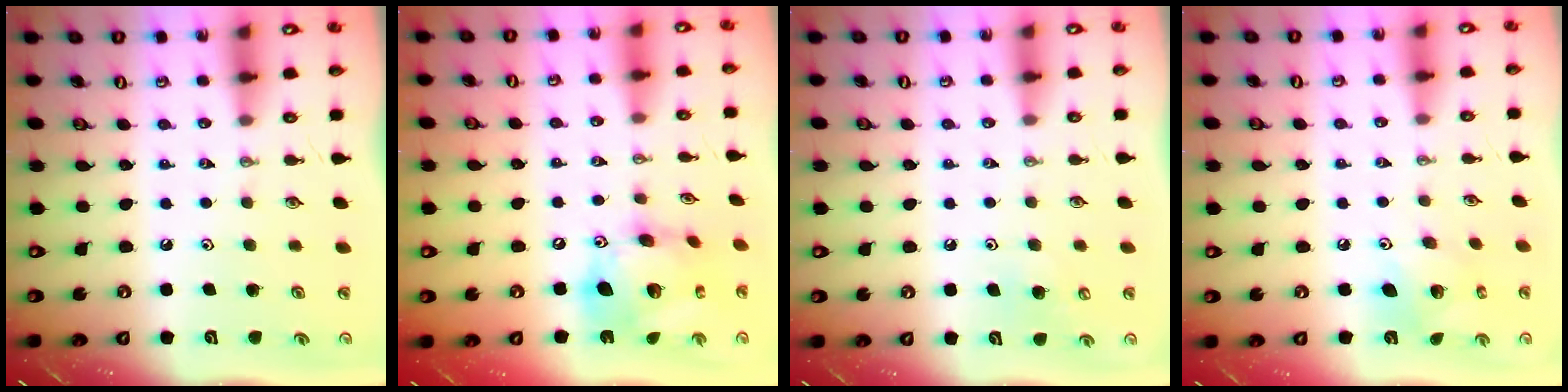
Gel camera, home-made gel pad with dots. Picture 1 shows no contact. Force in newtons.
{"total": 19.4, "press": 19.2, "slide": 2.0}
{"total": 5.2, "press": 5.2, "slide": 0.7}
{"total": 8.6, "press": 8.5, "slide": 0.6}